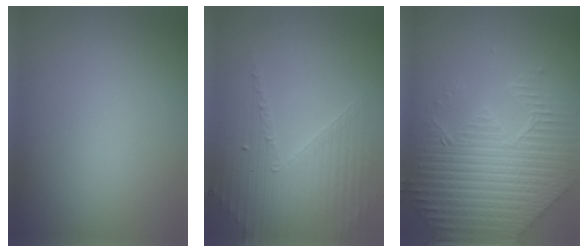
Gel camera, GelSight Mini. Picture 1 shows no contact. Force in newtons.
{"total": 3.8, "press": 3.3, "slide": 1.9}
{"total": 8.9, "press": 6.3, "slide": 6.2}